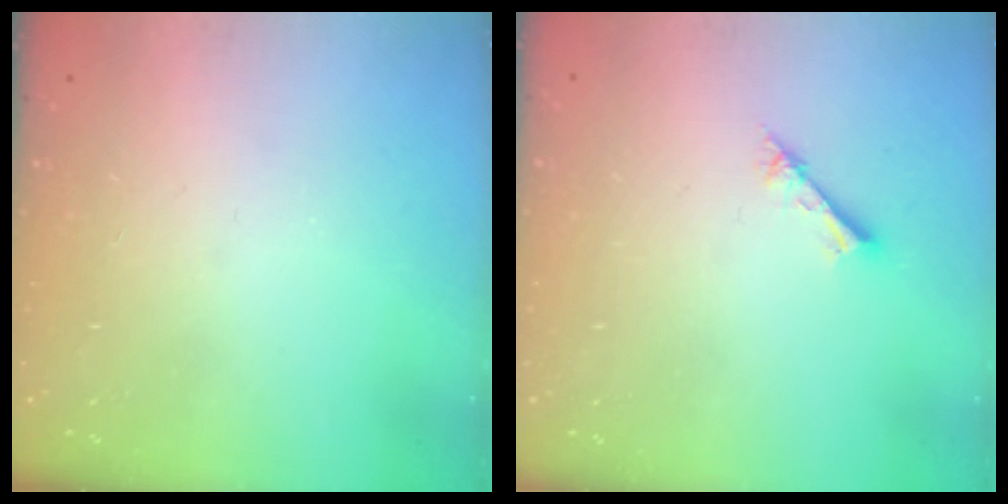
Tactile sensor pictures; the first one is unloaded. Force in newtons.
{"total": 1.5, "press": 1.5, "slide": 0.1}